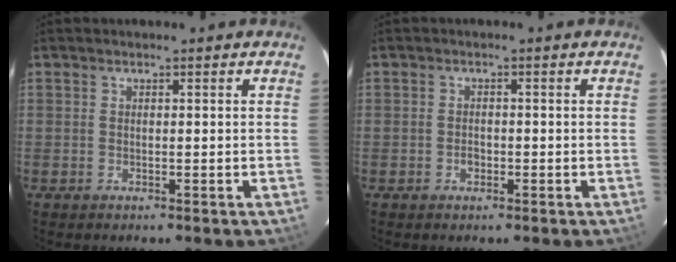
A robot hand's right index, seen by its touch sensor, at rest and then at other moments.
{"total": 1.6, "force": [-0.7, 1.2, 0.8], "torque": [-0.015, 0.005, -0.010]}